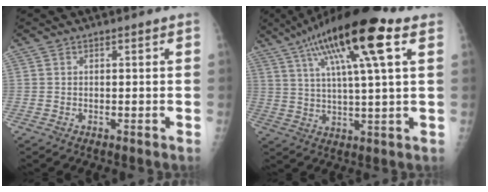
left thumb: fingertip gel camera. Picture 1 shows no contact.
{"total": 18.7, "force": [9.0, 3.2, 16.1], "torque": [-0.279, 0.000, 0.148]}